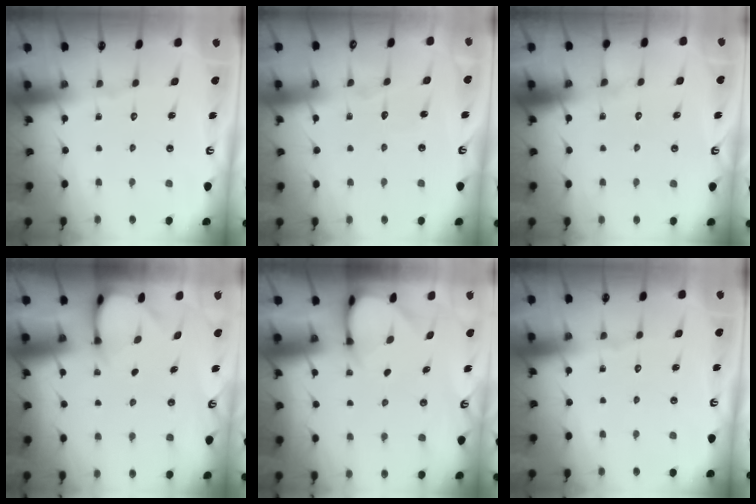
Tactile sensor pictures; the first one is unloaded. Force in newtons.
{"total": 2.5, "press": 2.5, "slide": 0.3}
{"total": 4.8, "press": 4.7, "slide": 0.5}
{"total": 3.0, "press": 3.0, "slide": 0.2}
{"total": 4.3, "press": 4.3, "slide": 0.5}
{"total": 0.0}